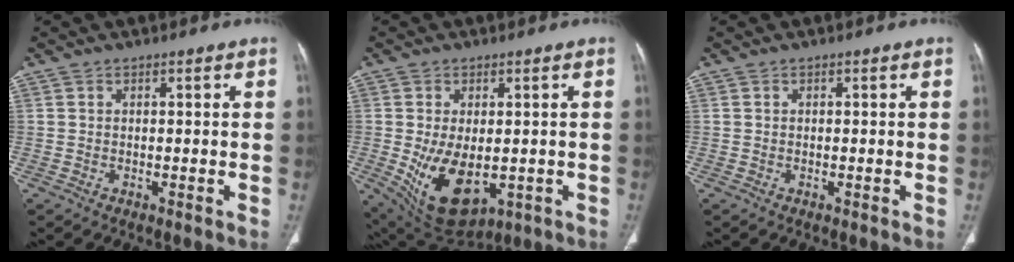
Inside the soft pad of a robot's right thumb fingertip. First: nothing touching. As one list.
[{"total": 13.0, "force": [-2.4, 7.5, 10.4], "torque": [-0.171, -0.012, -0.010]}, {"total": 0.0}]